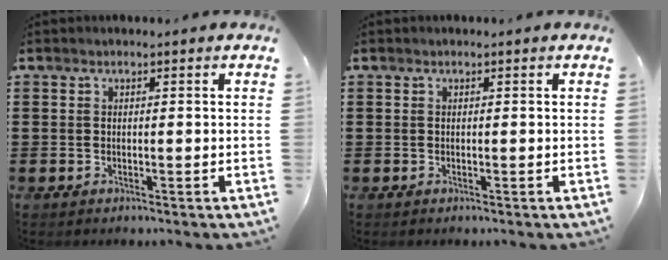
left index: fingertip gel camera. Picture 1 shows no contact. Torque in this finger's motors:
{"motor_torque": [0.00, 0.00, 0.00, 0.00]}